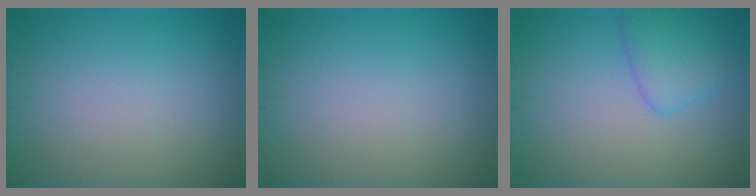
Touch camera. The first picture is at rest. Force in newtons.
{"total": 0.0}
{"total": 2.7, "press": 2.7, "slide": 0.2}